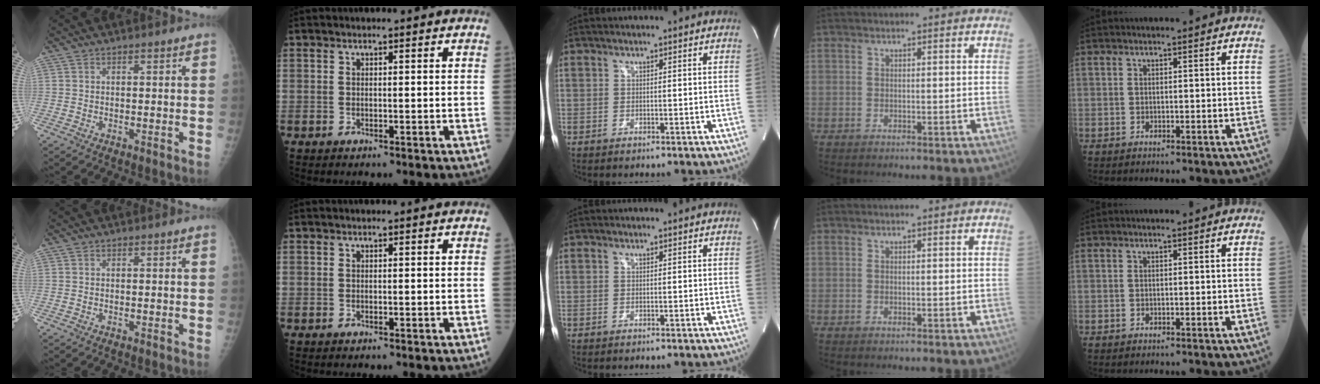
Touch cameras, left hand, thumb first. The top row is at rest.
{}